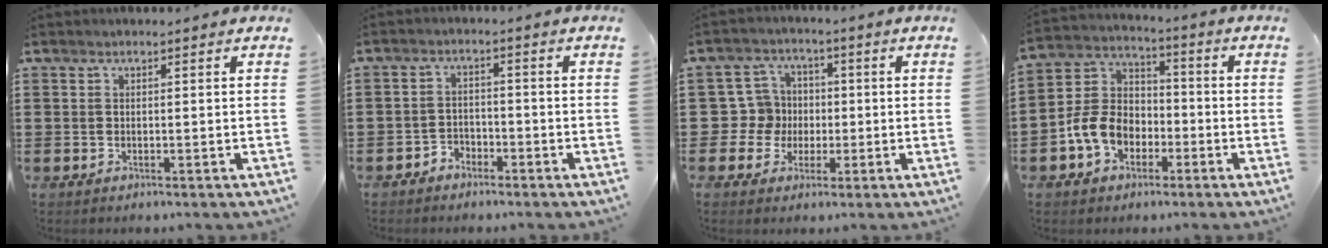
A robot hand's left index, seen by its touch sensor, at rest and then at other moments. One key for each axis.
{"total": 2.6, "fx": -2.4, "fy": 1.0, "fz": -0.1, "tx": -0.008, "ty": 0.001, "tz": -0.052}
{"total": 6.3, "fx": -0.3, "fy": 6.2, "fz": 1.1, "tx": -0.055, "ty": 0.014, "tz": -0.005}
{"total": 8.3, "fx": -3.5, "fy": 6.2, "fz": 4.3, "tx": -0.122, "ty": 0.013, "tz": -0.076}